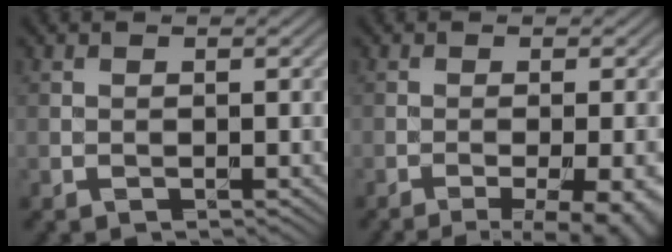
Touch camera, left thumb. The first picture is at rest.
{"total": 8.3, "force": [-4.1, 2.1, 6.9], "torque": [-0.087, -0.002, -0.046]}